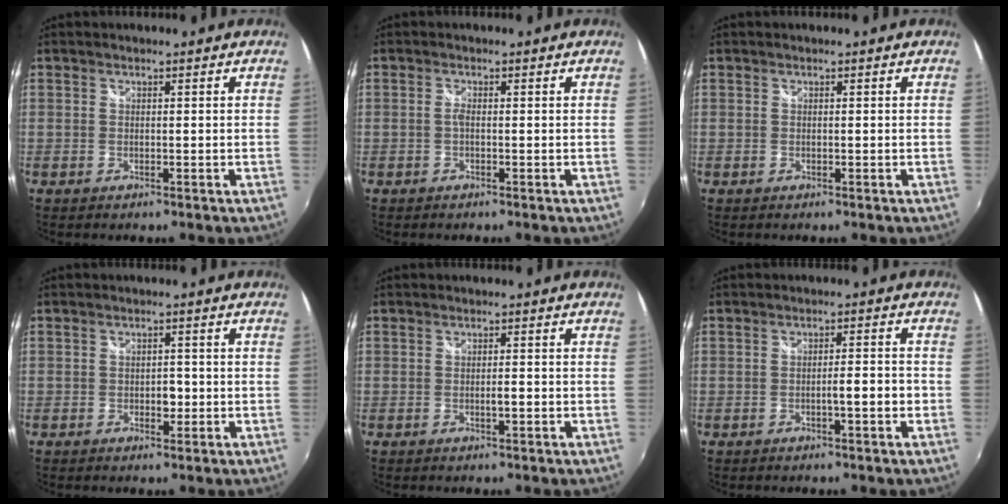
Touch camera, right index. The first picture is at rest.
{"total": 0.9, "force": [-0.2, 0.2, 0.9], "torque": [-0.017, 0.002, -0.006]}
{"total": 0.0}
{"total": 2.3, "force": [-0.6, 1.6, 1.6], "torque": [-0.025, 0.000, -0.010]}
{"total": 1.6, "force": [-0.5, 0.3, 1.5], "torque": [-0.024, -0.001, -0.009]}
{"total": 3.3, "force": [-1.3, 0.2, 3.1], "torque": [-0.050, 0.002, -0.018]}